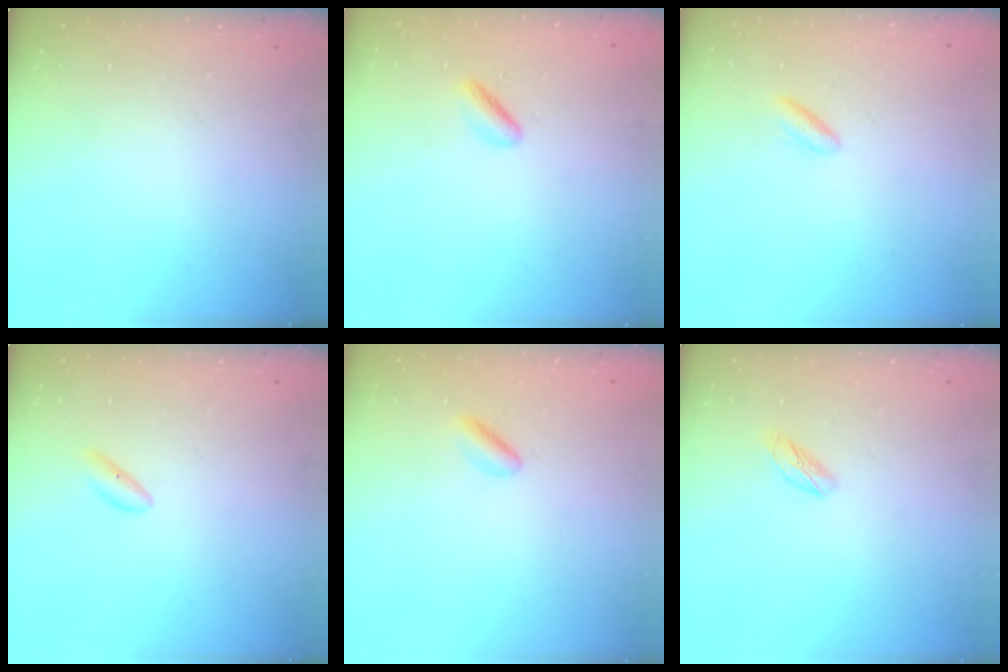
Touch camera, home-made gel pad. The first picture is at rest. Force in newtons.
{"total": 2.1, "press": 1.9, "slide": 0.9}
{"total": 2.5, "press": 2.2, "slide": 1.2}
{"total": 3.4, "press": 3.2, "slide": 1.1}
{"total": 2.6, "press": 2.4, "slide": 1.0}
{"total": 4.4, "press": 4.4, "slide": 0.8}